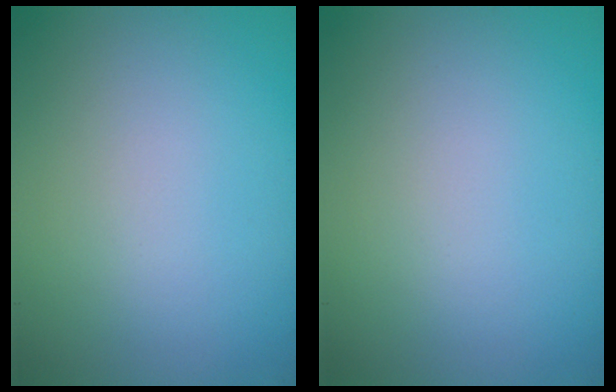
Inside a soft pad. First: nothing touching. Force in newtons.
{"total": 0.0}